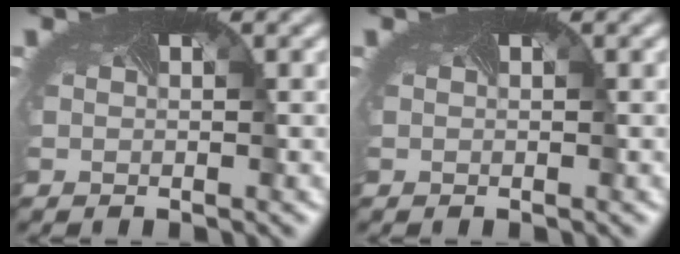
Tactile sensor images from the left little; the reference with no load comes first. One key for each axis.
{"total": 0.0}